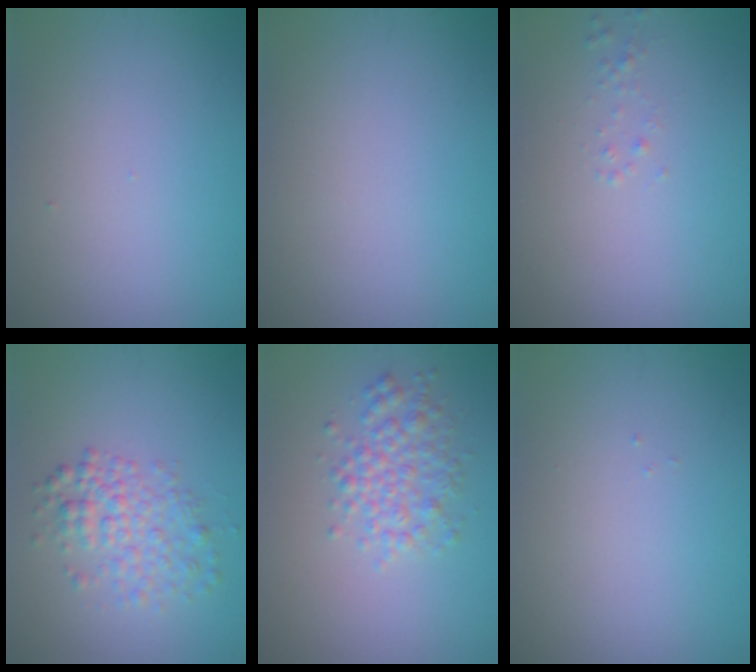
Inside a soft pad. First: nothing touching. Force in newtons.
{"total": 0.0}
{"total": 0.7, "press": 0.6, "slide": 0.1}
{"total": 3.4, "press": 3.4, "slide": 0.1}
{"total": 3.0, "press": 3.0, "slide": 0.1}
{"total": 0.0}